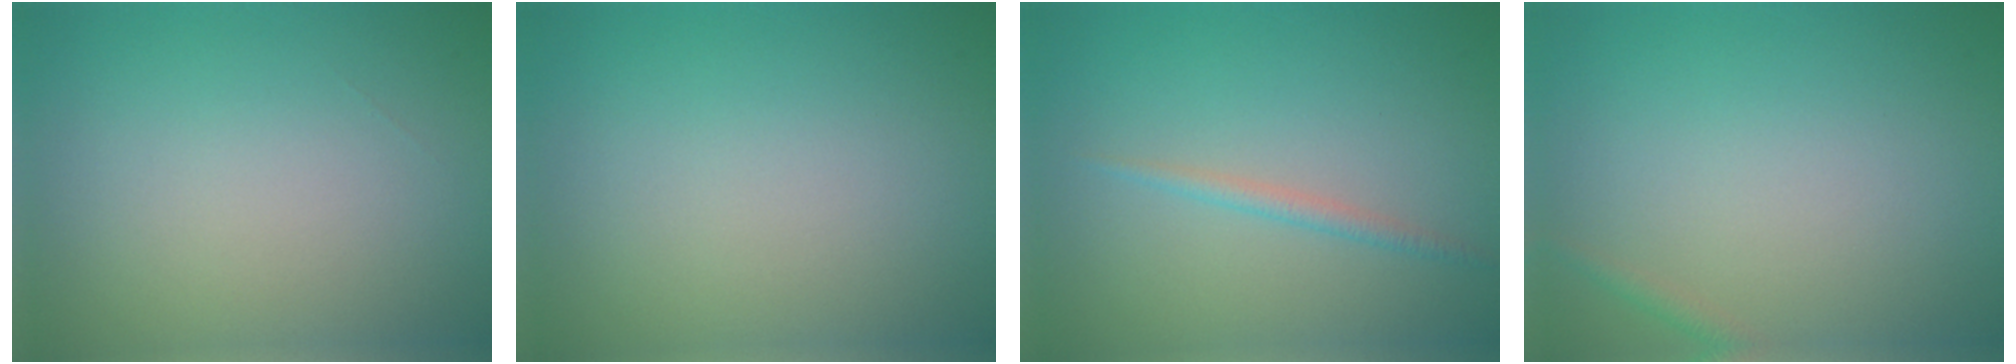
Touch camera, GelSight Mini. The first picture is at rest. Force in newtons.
{"total": 0.0}
{"total": 1.2, "press": 1.2, "slide": 0.1}
{"total": 0.8, "press": 0.8, "slide": 0.1}